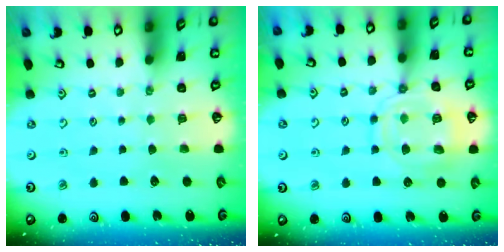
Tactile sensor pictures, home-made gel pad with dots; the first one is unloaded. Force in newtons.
{"total": 13.5, "press": 13.5, "slide": 1.2}